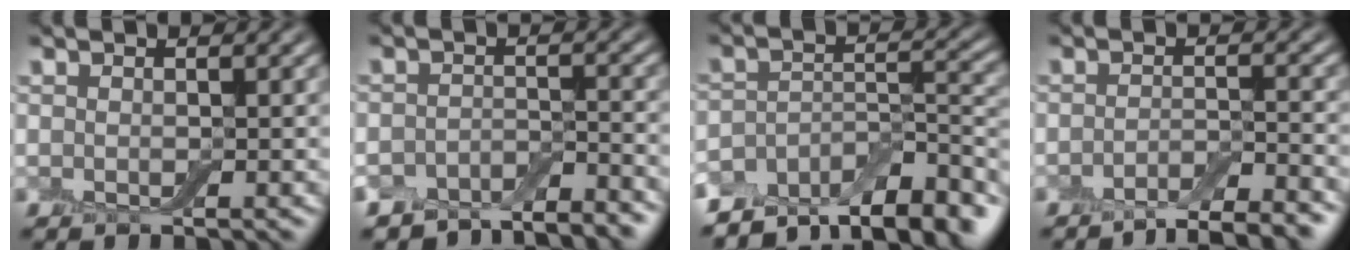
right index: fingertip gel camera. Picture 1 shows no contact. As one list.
[{"total": 4.8, "force": [-4.4, 1.3, 1.1], "torque": [-0.017, -0.008, -0.071]}, {"total": 9.0, "force": [-7.4, 3.2, 4.0], "torque": [-0.051, 0.005, -0.124]}, {"total": 4.6, "force": [-3.7, 0.9, 2.5], "torque": [-0.038, 0.002, -0.060]}]